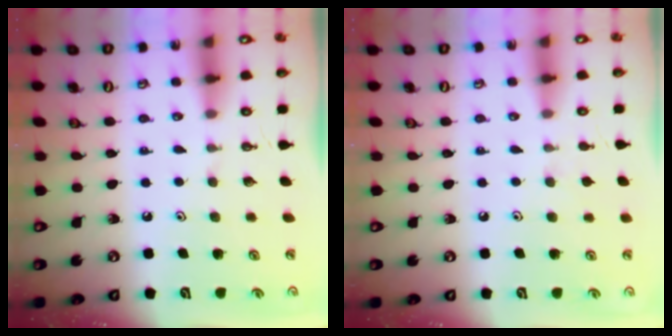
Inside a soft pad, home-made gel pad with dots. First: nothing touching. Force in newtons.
{"total": 2.8, "press": 2.7, "slide": 0.5}